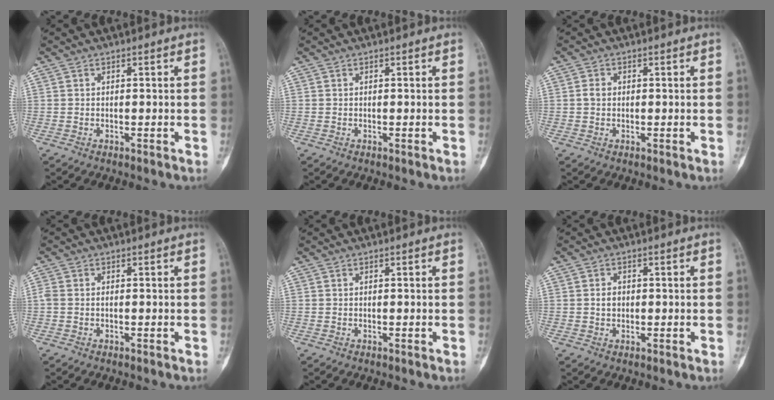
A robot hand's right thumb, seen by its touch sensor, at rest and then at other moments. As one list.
[{"total": 0.0}, {"total": 1.6, "force": [0.1, 1.3, 0.9], "torque": [-0.014, 0.004, 0.000]}, {"total": 1.4, "force": [-0.2, 0.8, 1.1], "torque": [-0.029, 0.004, -0.004]}, {"total": 0.0}, {"total": 1.8, "force": [0.0, 1.5, 1.1], "torque": [-0.014, 0.004, 0.001]}]